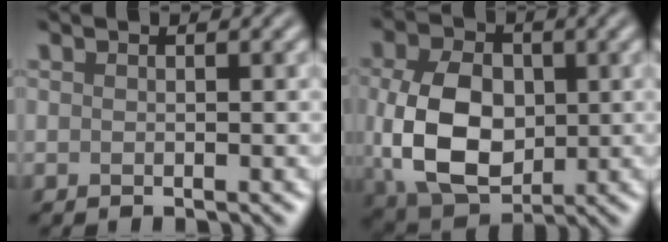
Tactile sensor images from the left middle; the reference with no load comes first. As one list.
[{"total": 9.4, "force": [-0.1, 6.7, 6.7], "torque": [-0.153, -0.008, 0.002]}]